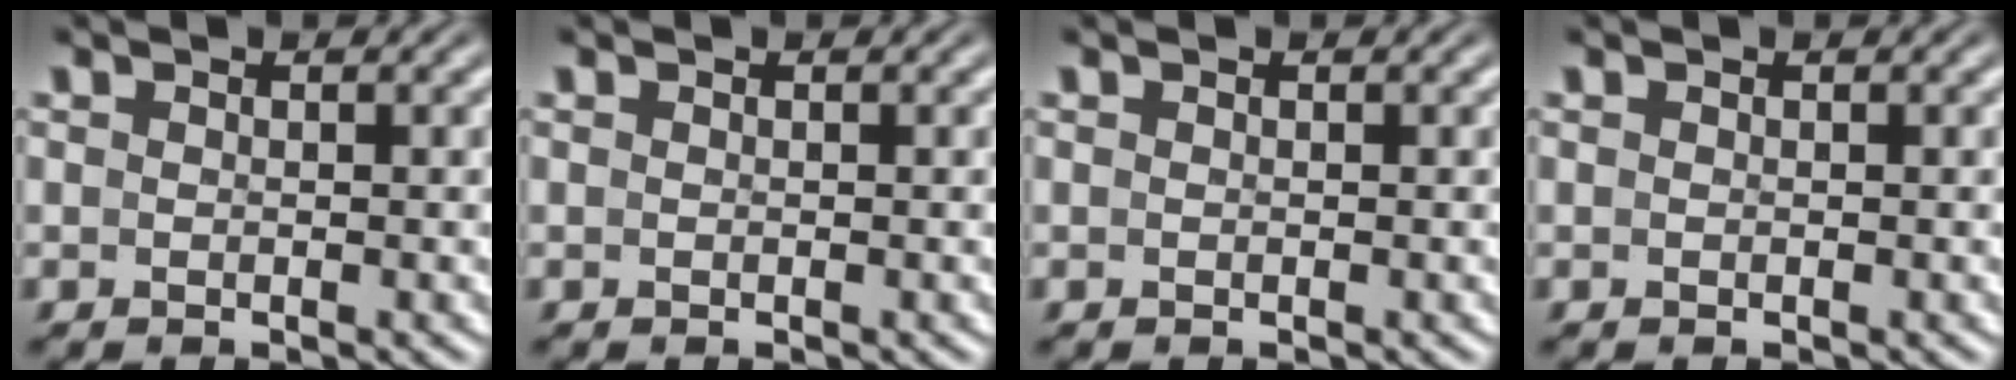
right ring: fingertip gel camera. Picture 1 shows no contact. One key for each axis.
{"total": 0.0}
{"total": 0.0}
{"total": 0.0}